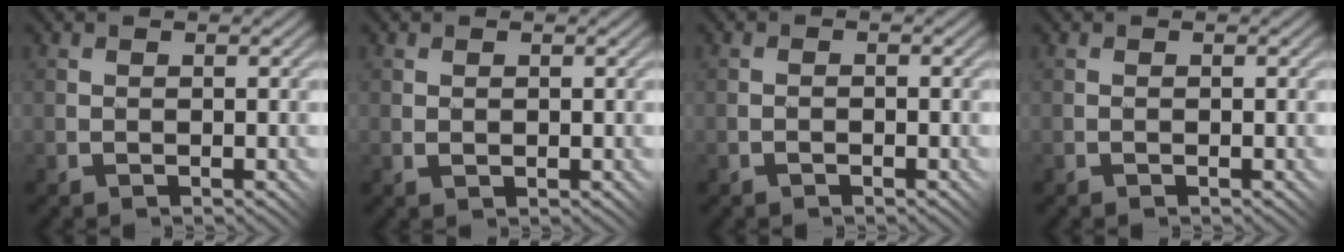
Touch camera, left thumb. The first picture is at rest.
{"total": 0.7, "force": [0.2, 0.4, 0.5], "torque": [-0.008, -0.001, 0.005]}
{"total": 0.7, "force": [-0.5, 0.3, 0.3], "torque": [0.003, 0.007, -0.010]}
{"total": 0.0}